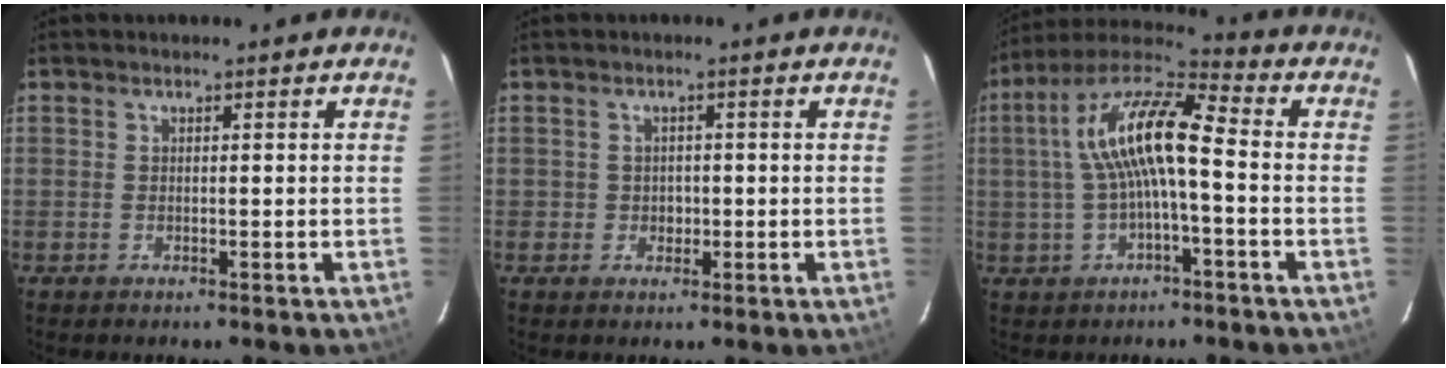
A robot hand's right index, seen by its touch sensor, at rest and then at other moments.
{"total": 2.1, "force": [-0.4, 2.0, 0.1], "torque": [-0.003, 0.006, -0.002]}
{"total": 12.8, "force": [-0.3, 3.4, 12.3], "torque": [-0.238, 0.025, -0.009]}